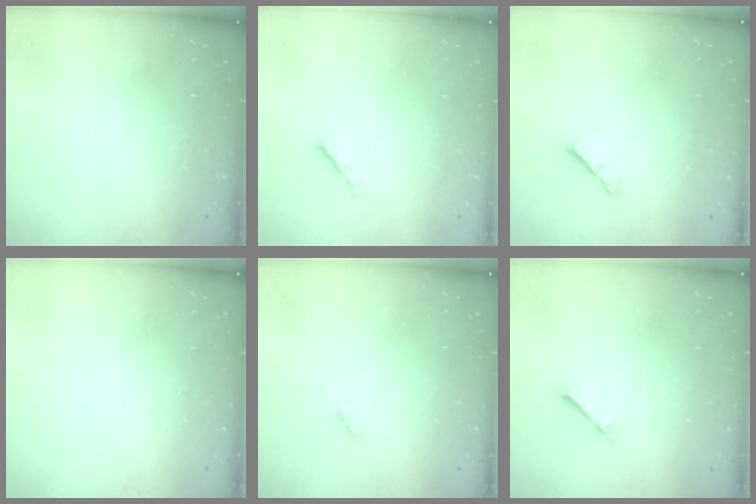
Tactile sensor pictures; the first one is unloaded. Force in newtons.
{"total": 2.2, "press": 2.1, "slide": 0.7}
{"total": 4.5, "press": 4.4, "slide": 0.7}
{"total": 0.0}
{"total": 2.8, "press": 2.8, "slide": 0.4}
{"total": 2.5, "press": 2.5, "slide": 0.1}